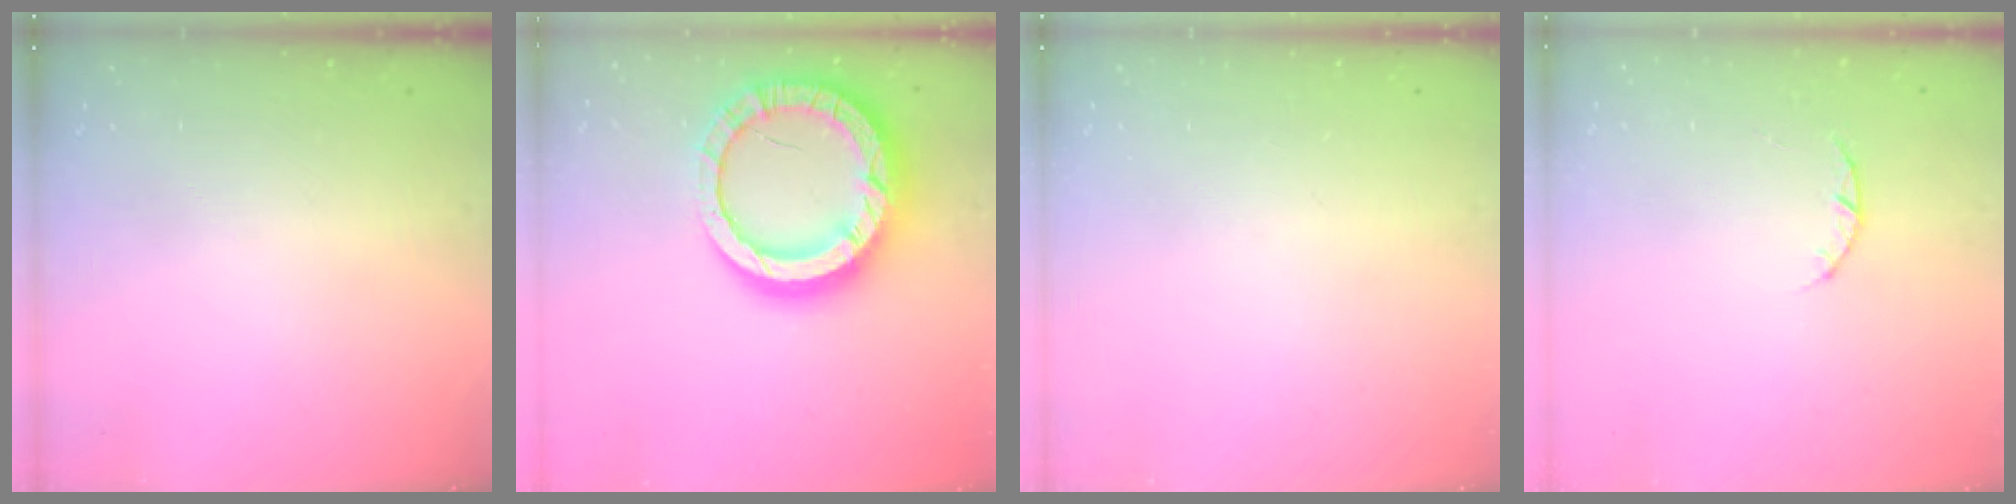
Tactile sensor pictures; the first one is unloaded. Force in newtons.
{"total": 21.0, "press": 20.9, "slide": 2.2}
{"total": 0.0}
{"total": 3.0, "press": 3.0, "slide": 0.4}